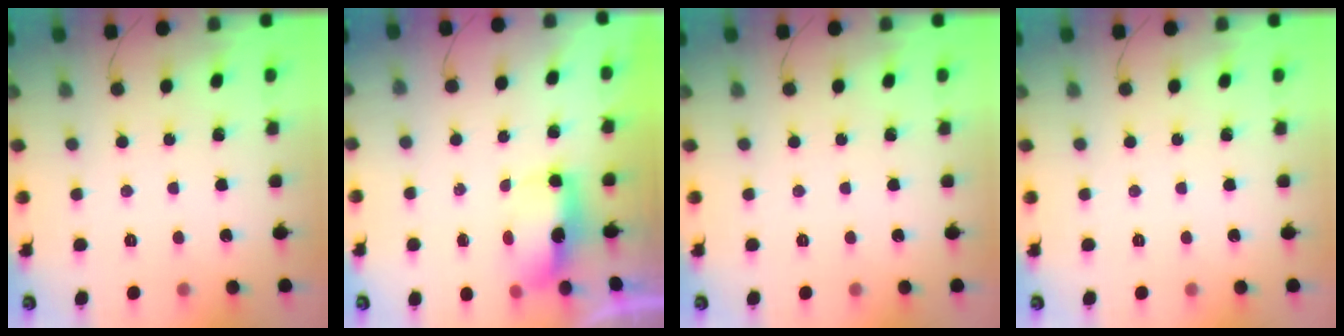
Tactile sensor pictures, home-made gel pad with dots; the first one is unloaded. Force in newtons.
{"total": 5.8, "press": 5.8, "slide": 0.4}
{"total": 0.0}
{"total": 0.0}